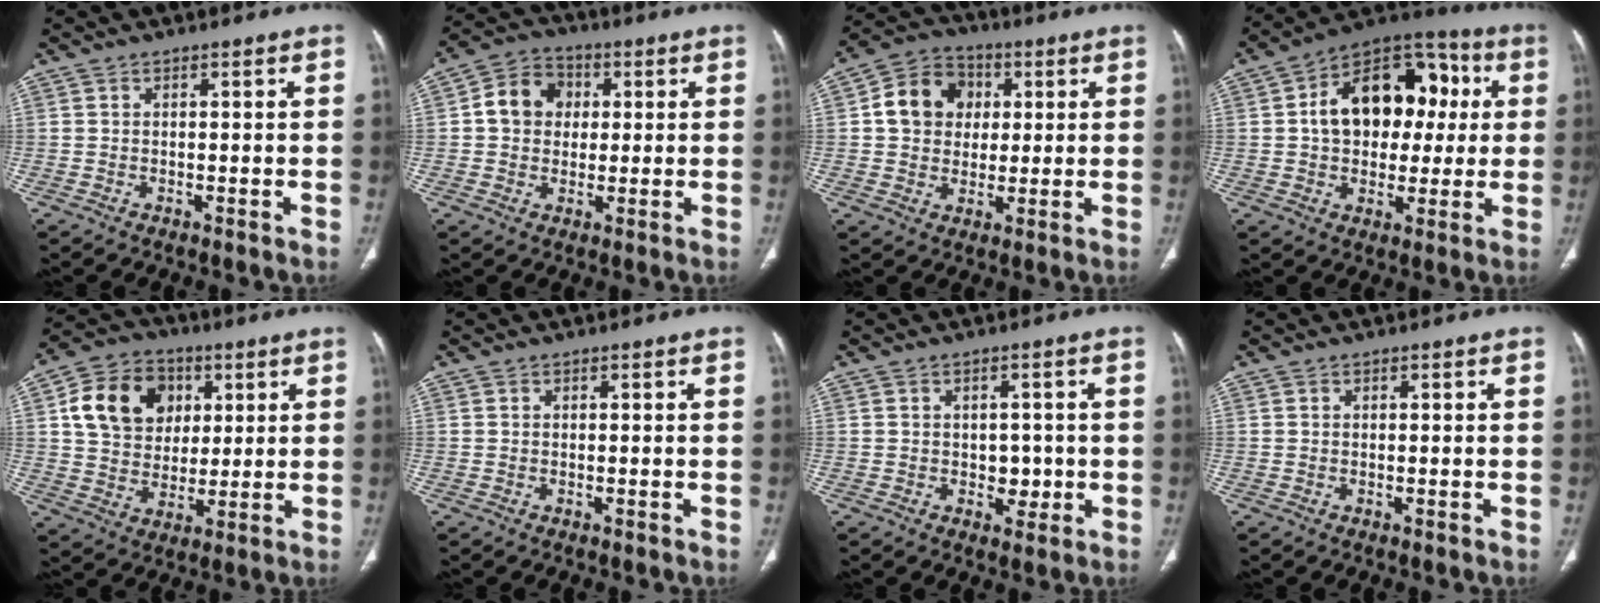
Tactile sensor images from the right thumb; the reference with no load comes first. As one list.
[{"total": 9.0, "force": [1.2, 7.6, 4.6], "torque": [-0.053, 0.012, 0.011]}, {"total": 11.3, "force": [2.0, 9.6, 5.7], "torque": [-0.068, 0.009, 0.025]}, {"total": 19.5, "force": [2.7, 13.3, 14.0], "torque": [-0.168, 0.032, 0.038]}, {"total": 15.0, "force": [4.4, 11.9, 8.0], "torque": [-0.116, 0.000, 0.076]}, {"total": 0.0}, {"total": 3.6, "force": [-0.4, 2.8, 2.2], "torque": [-0.008, 0.003, -0.001]}, {"total": 0.0}]